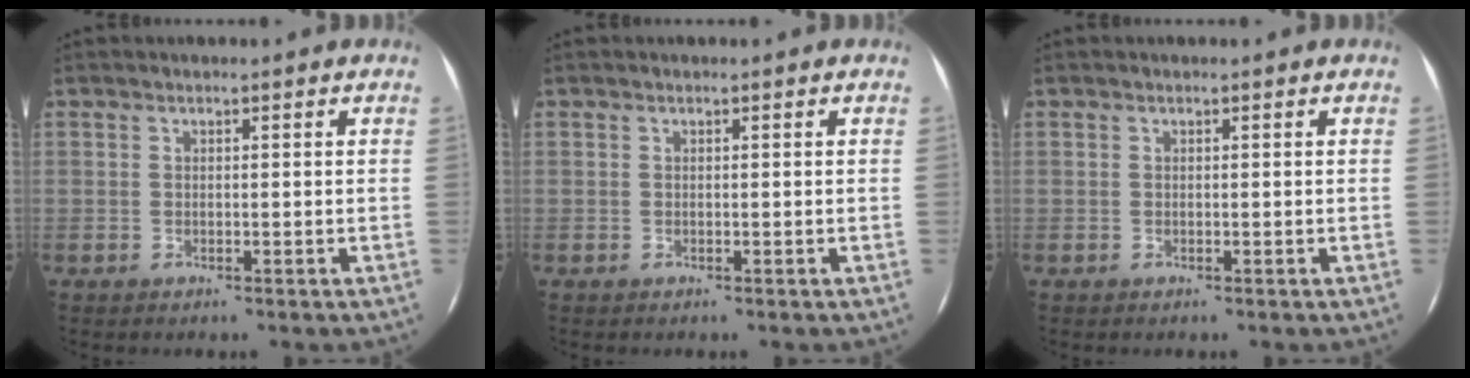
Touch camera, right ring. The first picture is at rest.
{"total": 0.0}
{"total": 0.0}